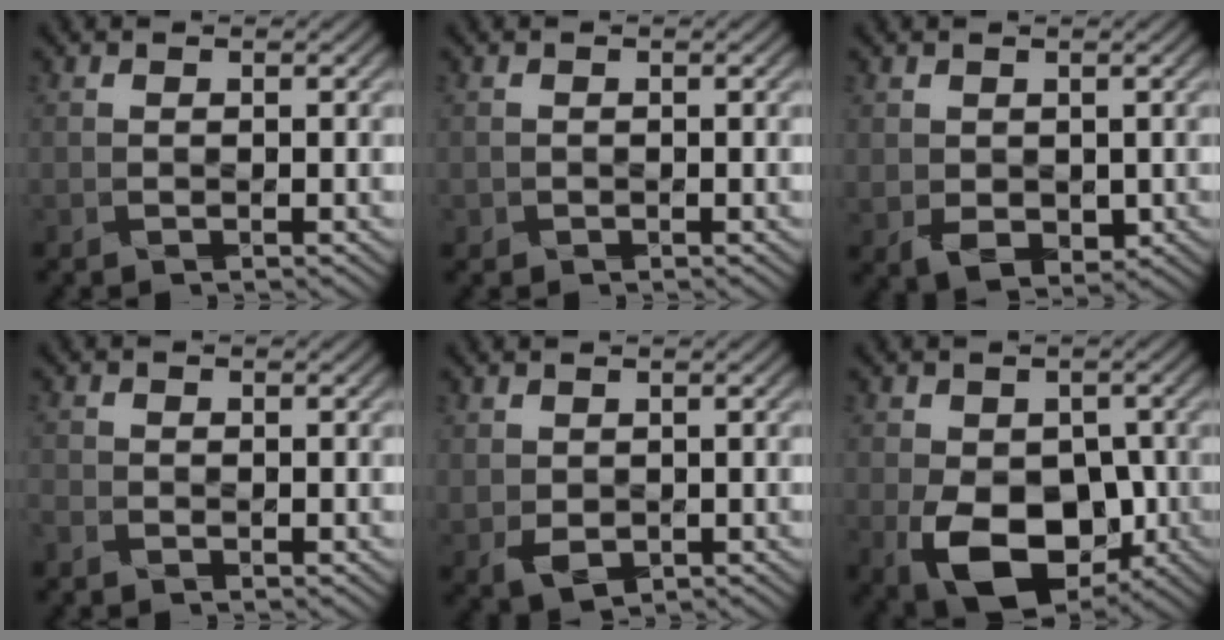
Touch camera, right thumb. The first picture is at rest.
{"total": 0.6, "force": [-0.2, 0.5, -0.1], "torque": [-0.005, 0.004, -0.002]}
{"total": 3.7, "force": [-0.1, 3.1, 1.9], "torque": [-0.069, -0.015, 0.009]}
{"total": 1.4, "force": [-1.2, 0.6, 0.4], "torque": [-0.023, 0.000, -0.017]}
{"total": 3.1, "force": [0.0, 2.6, 1.7], "torque": [-0.069, -0.009, 0.015]}
{"total": 11.7, "force": [-3.7, 7.5, 8.3], "torque": [-0.155, -0.021, -0.057]}